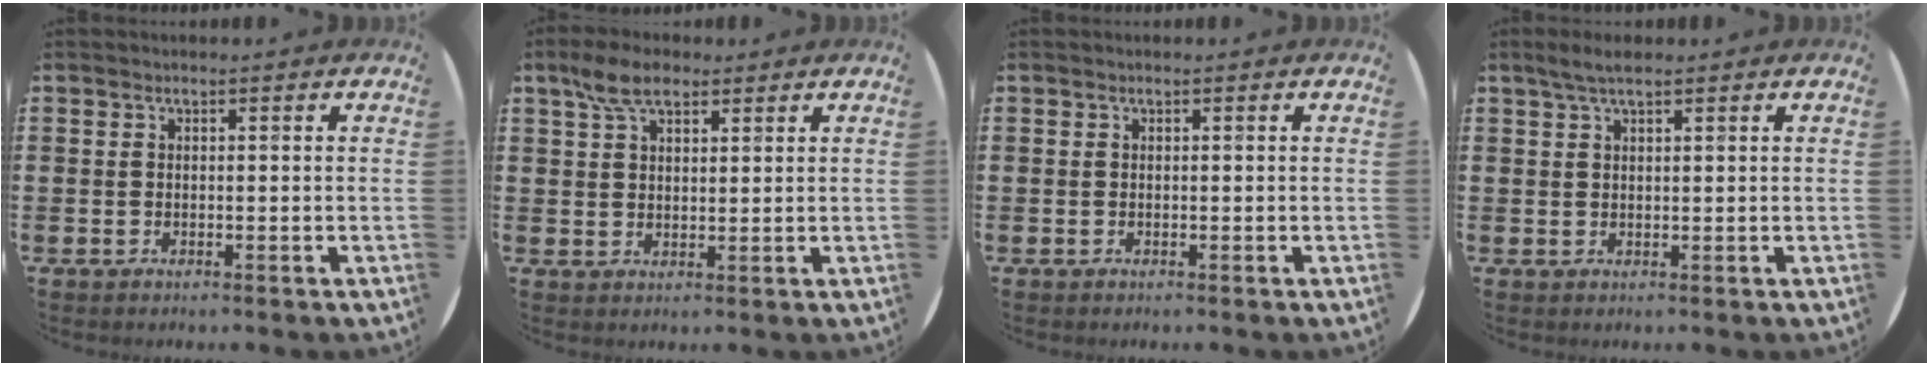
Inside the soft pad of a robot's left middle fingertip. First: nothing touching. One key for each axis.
{"total": 5.4, "fx": 3.8, "fy": 2.6, "fz": 2.7, "tx": -0.054, "ty": 0.004, "tz": 0.070}
{"total": 0.0}
{"total": 2.3, "fx": 1.7, "fy": 0.3, "fz": 1.4, "tx": -0.030, "ty": 0.004, "tz": 0.031}